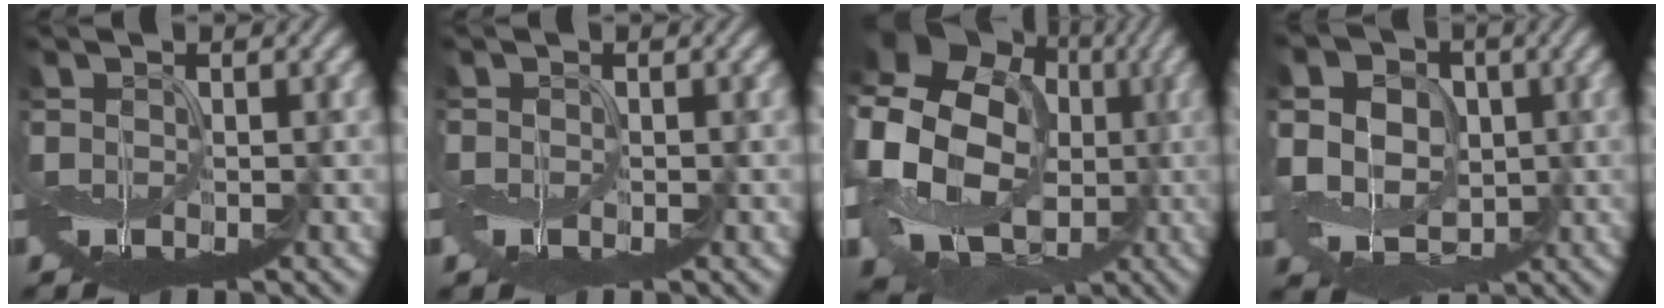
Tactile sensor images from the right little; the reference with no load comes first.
{"total": 1.3, "force": [-0.6, 1.0, 0.5], "torque": [-0.016, -0.007, -0.013]}
{"total": 18.5, "force": [0.6, 15.4, 10.2], "torque": [-0.221, 0.005, -0.002]}
{"total": 12.0, "force": [2.2, 9.7, 6.8], "torque": [-0.140, 0.025, 0.027]}